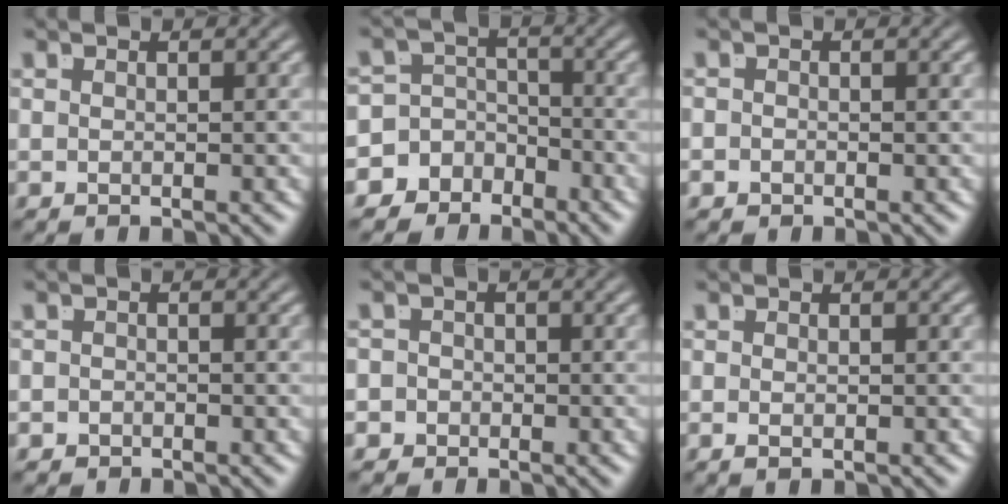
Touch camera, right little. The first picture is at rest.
{"total": 9.6, "force": [-4.2, 8.1, 3.1], "torque": [-0.077, -0.039, -0.073]}
{"total": 1.0, "force": [-0.8, 0.7, 0.0], "torque": [-0.007, -0.012, -0.008]}
{"total": 1.3, "force": [-1.2, 0.5, -0.3], "torque": [0.001, -0.015, -0.013]}
{"total": 3.1, "force": [-1.6, 2.7, 0.2], "torque": [-0.015, -0.014, -0.030]}
{"total": 0.8, "force": [-0.5, 0.1, 0.6], "torque": [-0.015, -0.010, -0.002]}